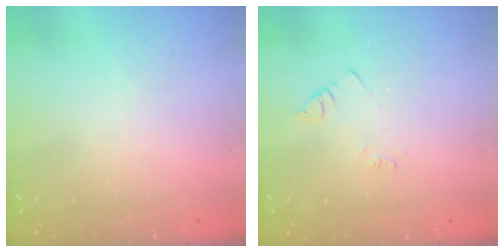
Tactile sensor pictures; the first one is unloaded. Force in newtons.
{"total": 2.9, "press": 2.9, "slide": 0.4}